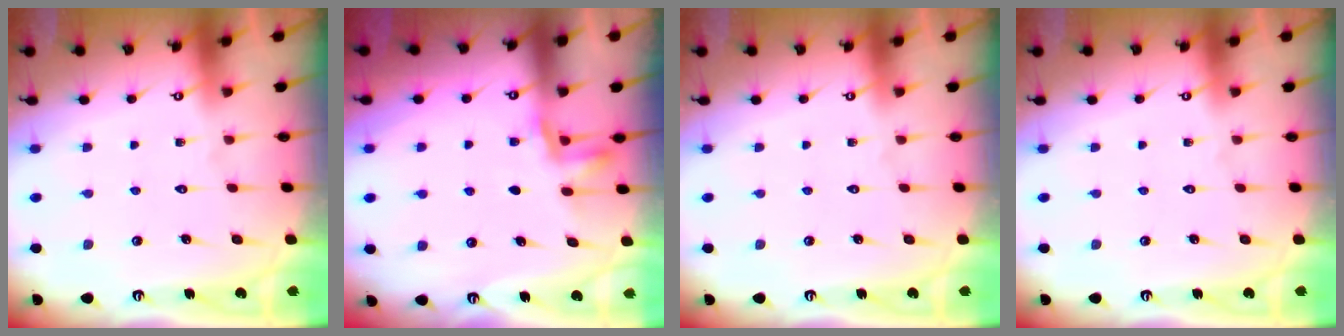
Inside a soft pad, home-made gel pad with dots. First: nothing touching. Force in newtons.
{"total": 3.4, "press": 3.4, "slide": 0.6}
{"total": 0.0}
{"total": 0.0}